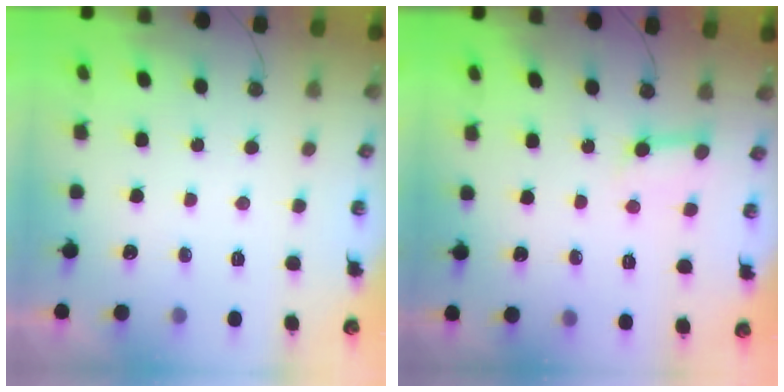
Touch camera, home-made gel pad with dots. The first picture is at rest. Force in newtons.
{"total": 6.6, "press": 6.5, "slide": 0.7}